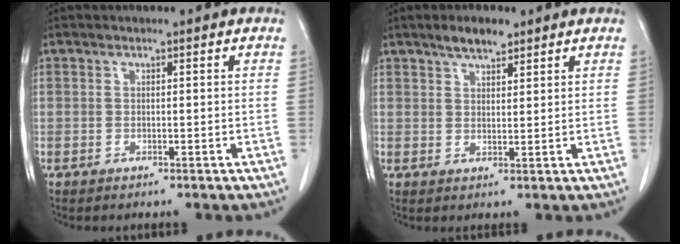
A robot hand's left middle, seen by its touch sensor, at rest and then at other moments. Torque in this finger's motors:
{"motor_torque": [0.24, -0.19, -0.01, 0.01]}